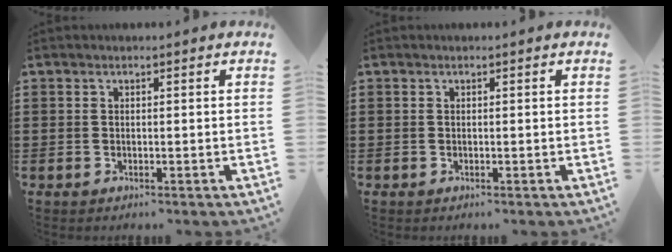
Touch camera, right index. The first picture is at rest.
{"total": 0.0}